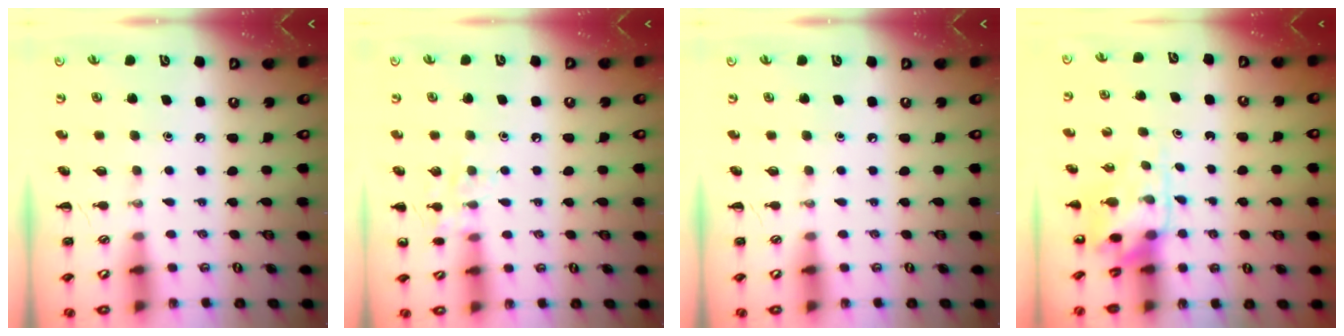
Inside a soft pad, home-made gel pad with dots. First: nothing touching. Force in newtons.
{"total": 7.4, "press": 7.3, "slide": 1.1}
{"total": 0.0}
{"total": 3.9, "press": 3.8, "slide": 0.9}